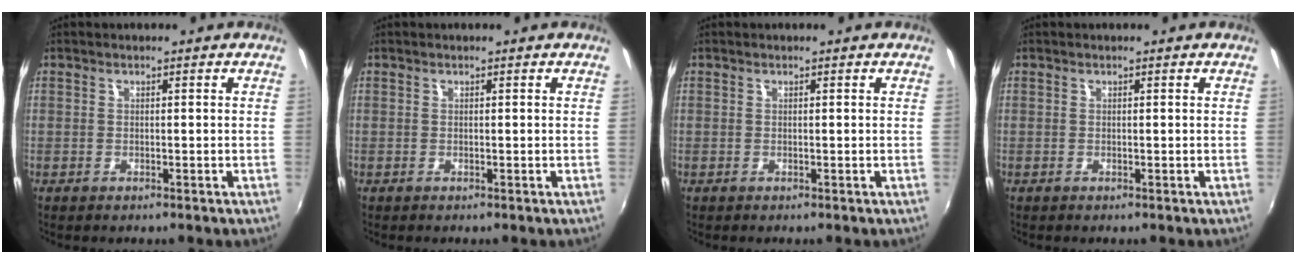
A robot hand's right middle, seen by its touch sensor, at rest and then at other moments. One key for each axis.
{"total": 0.0}
{"total": 0.0}
{"total": 0.0}